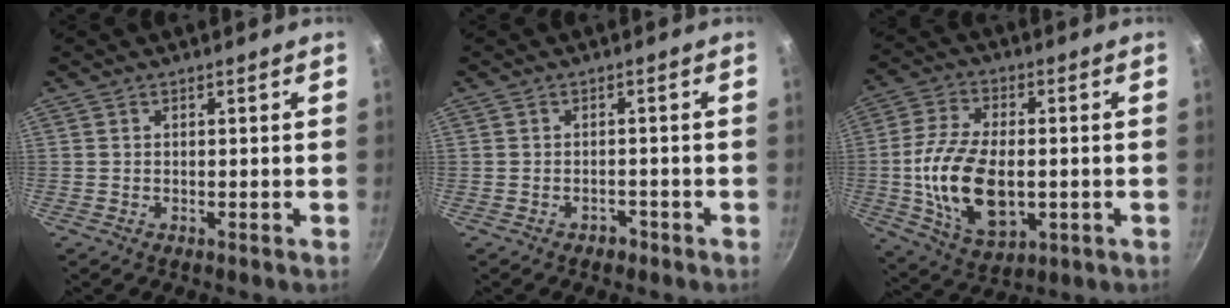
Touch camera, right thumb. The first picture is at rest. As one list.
[{"total": 1.8, "force": [-1.2, 1.2, 0.6], "torque": [0.006, 0.019, -0.010]}, {"total": 16.7, "force": [-1.8, 9.5, 13.6], "torque": [-0.246, 0.008, -0.025]}]